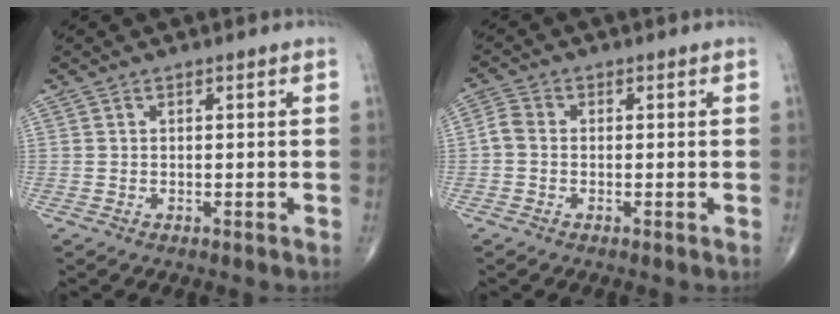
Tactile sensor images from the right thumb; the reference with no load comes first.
{"total": 2.7, "force": [-0.5, 2.1, 1.7], "torque": [-0.033, 0.006, -0.020]}